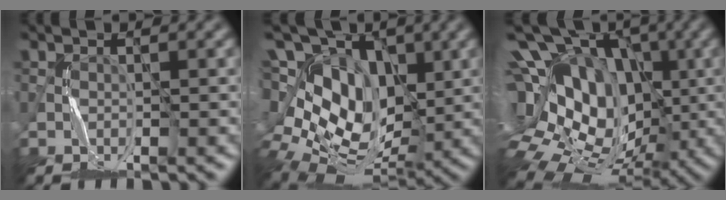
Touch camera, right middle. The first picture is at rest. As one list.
[{"total": 15.6, "force": [5.2, 10.3, 10.6], "torque": [-0.188, 0.045, 0.083]}, {"total": 19.7, "force": [4.1, 14.4, 12.7], "torque": [-0.236, 0.044, 0.076]}]